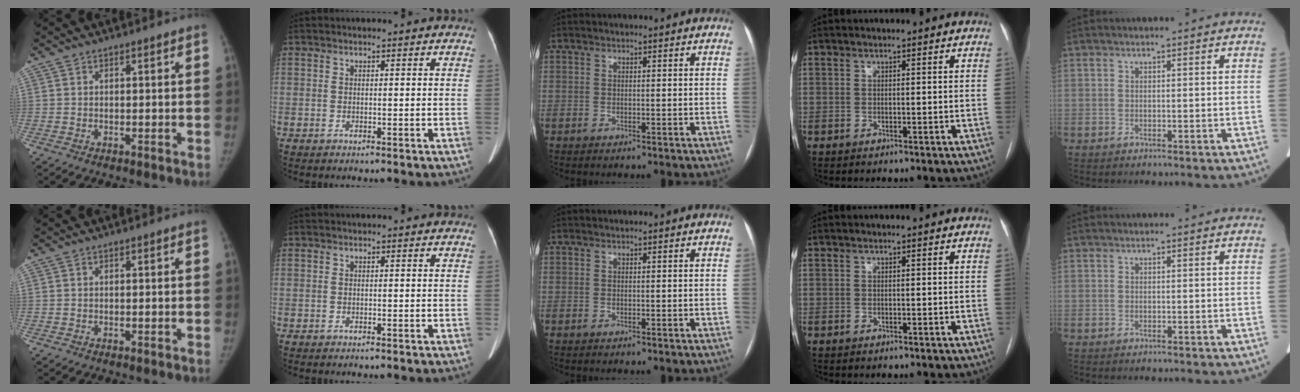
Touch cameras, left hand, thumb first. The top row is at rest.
{}